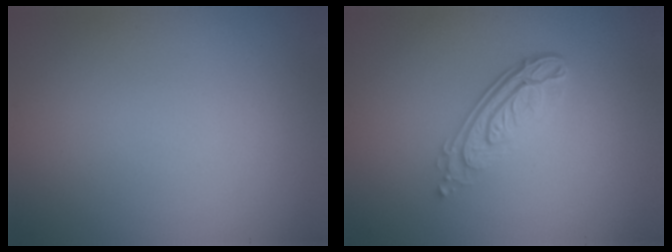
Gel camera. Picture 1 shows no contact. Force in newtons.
{"total": 4.4, "press": 3.1, "slide": 3.2}